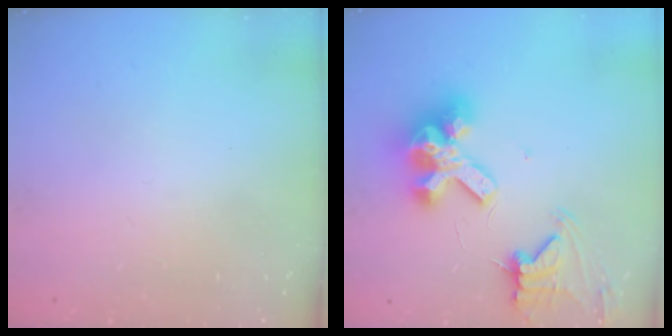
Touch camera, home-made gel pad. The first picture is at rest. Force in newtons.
{"total": 15.0, "press": 14.9, "slide": 1.8}